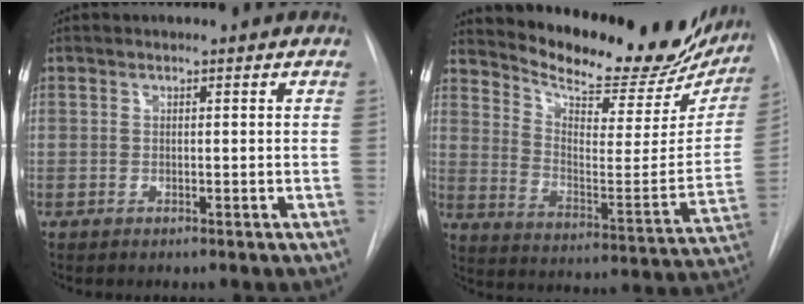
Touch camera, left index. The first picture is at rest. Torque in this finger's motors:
{"motor_torque": [0.25, -0.24, 0.45, 0.07]}